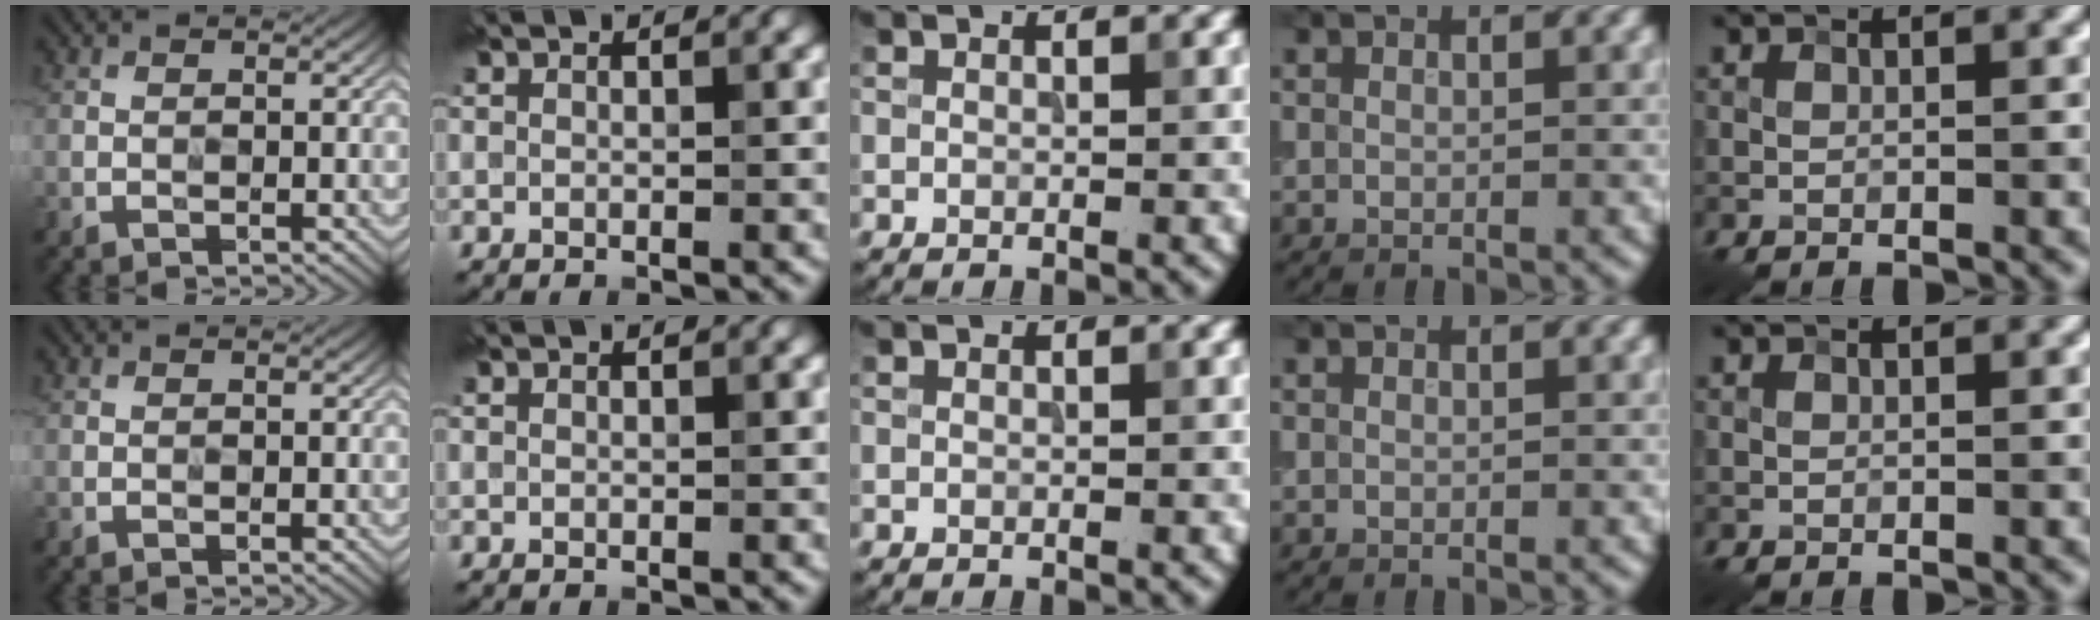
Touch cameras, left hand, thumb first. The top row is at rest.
{}